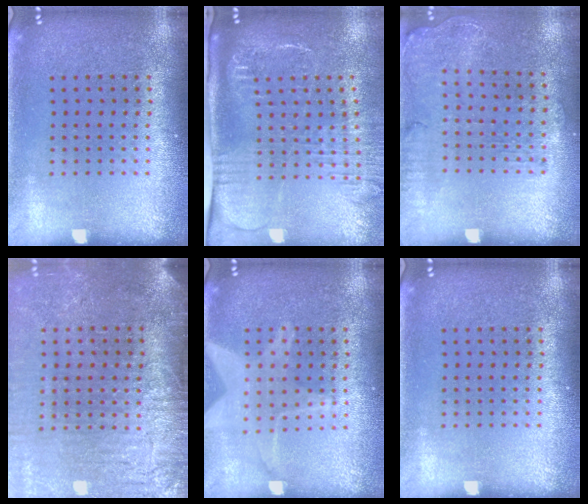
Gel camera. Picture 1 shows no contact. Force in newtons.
{"total": 2.7, "press": 2.1, "slide": 1.7}
{"total": 1.2, "press": 1.1, "slide": 0.5}
{"total": 3.9, "press": 3.3, "slide": 2.1}
{"total": 1.6, "press": 1.6, "slide": 0.2}
{"total": 0.0}